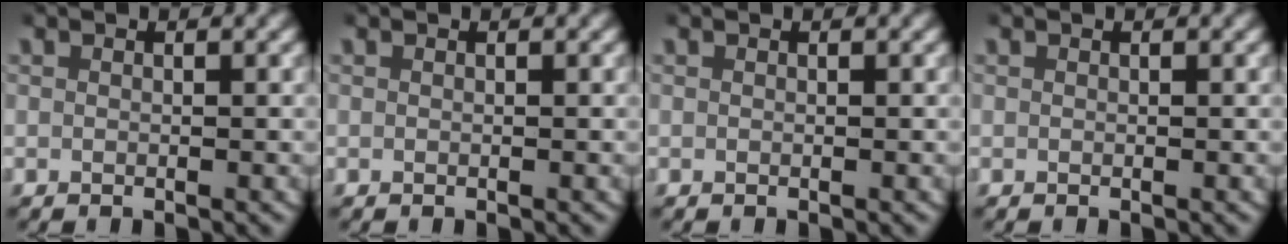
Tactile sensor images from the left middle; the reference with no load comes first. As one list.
[{"total": 0.0}, {"total": 0.0}, {"total": 0.0}]